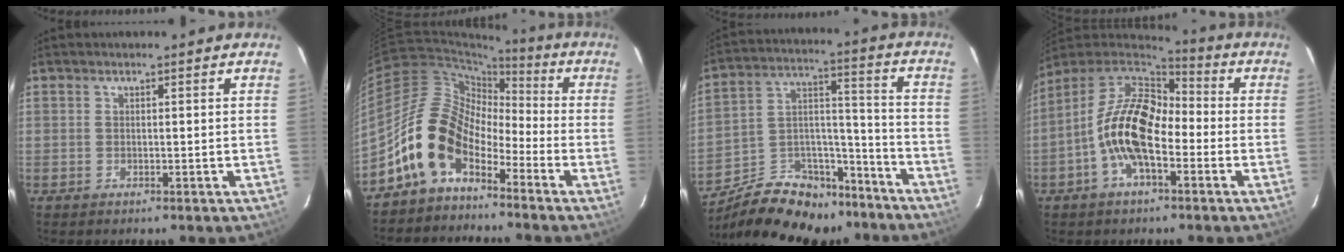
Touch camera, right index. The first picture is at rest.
{"total": 12.0, "force": [-6.8, 7.2, 6.8], "torque": [-0.121, 0.019, -0.136]}
{"total": 20.2, "force": [-15.0, 10.0, 9.0], "torque": [-0.176, 0.050, -0.222]}
{"total": 13.7, "force": [-3.8, 6.9, 11.2], "torque": [-0.219, 0.011, -0.080]}